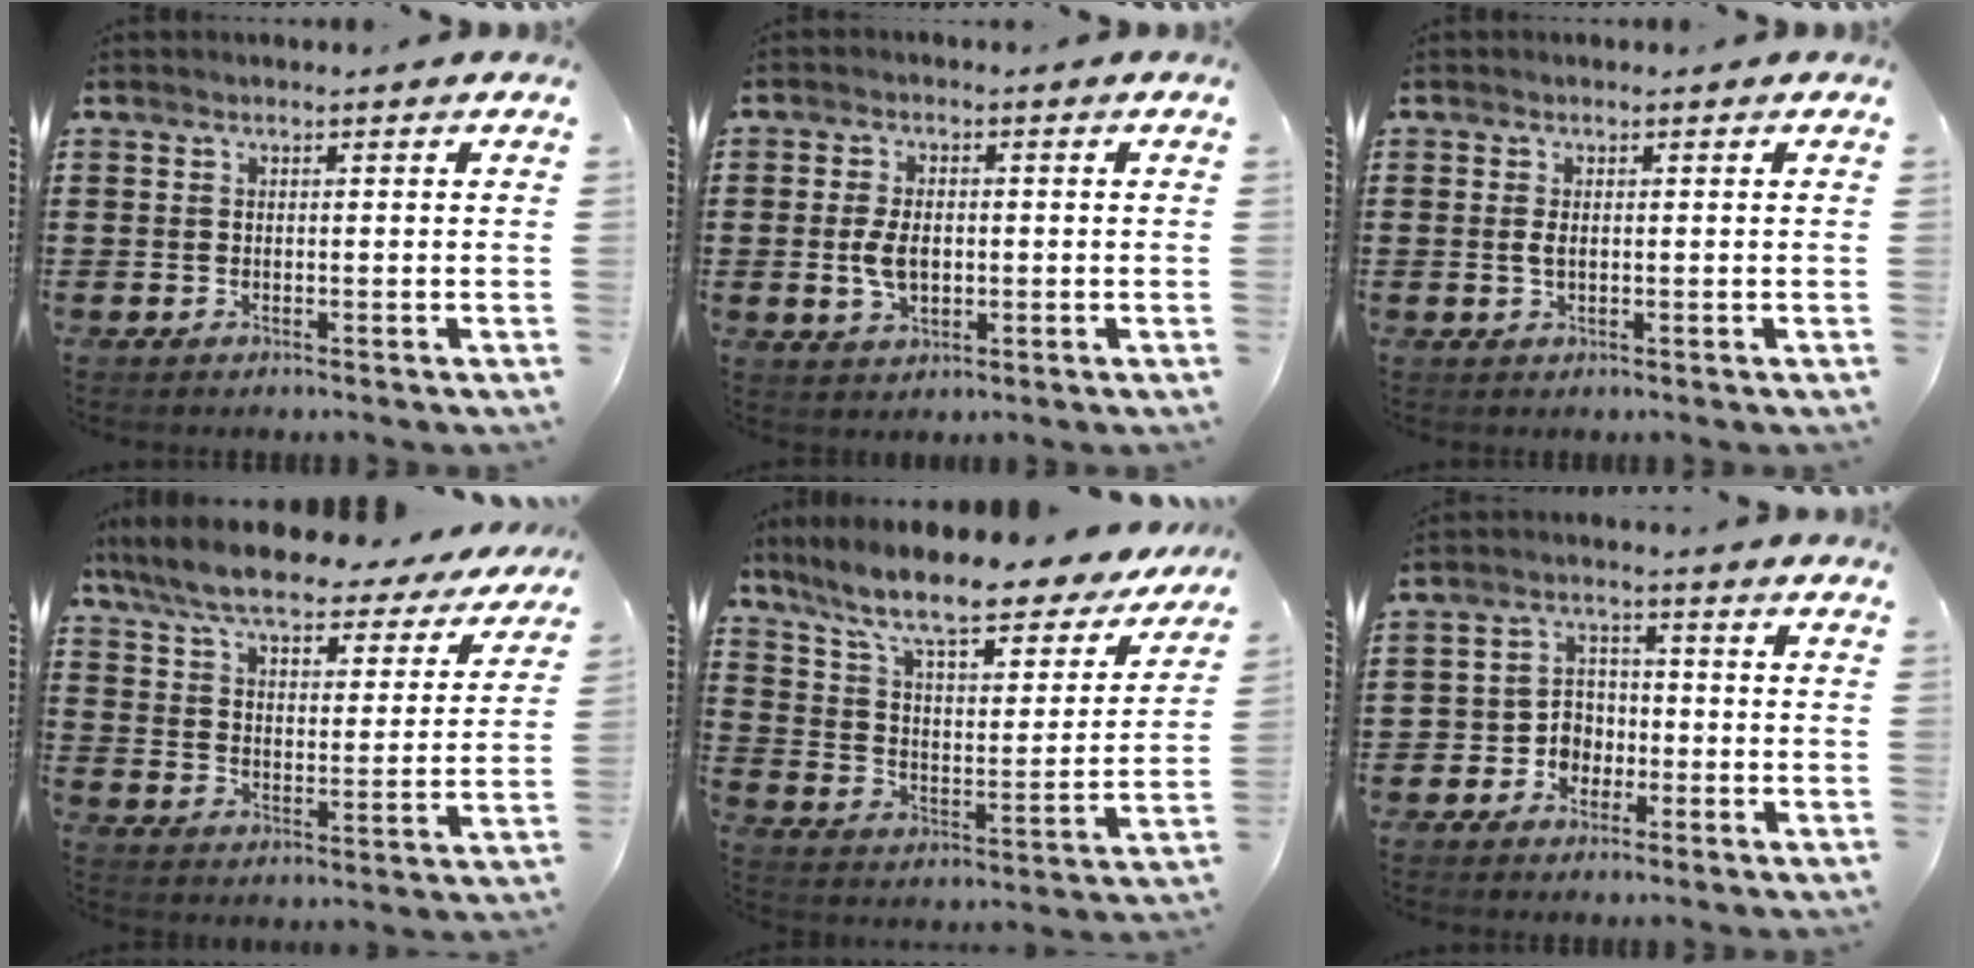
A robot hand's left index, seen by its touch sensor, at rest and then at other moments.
{"total": 4.9, "force": [-0.2, 2.7, 4.0], "torque": [-0.091, 0.001, -0.007]}
{"total": 1.4, "force": [0.2, 0.6, 1.3], "torque": [-0.035, -0.001, 0.000]}
{"total": 7.7, "force": [6.8, 1.0, 3.5], "torque": [-0.096, -0.040, 0.117]}
{"total": 10.4, "force": [8.5, 1.5, 5.9], "torque": [-0.146, -0.053, 0.143]}
{"total": 4.0, "force": [-1.9, 3.4, 1.1], "torque": [-0.033, 0.009, -0.041]}